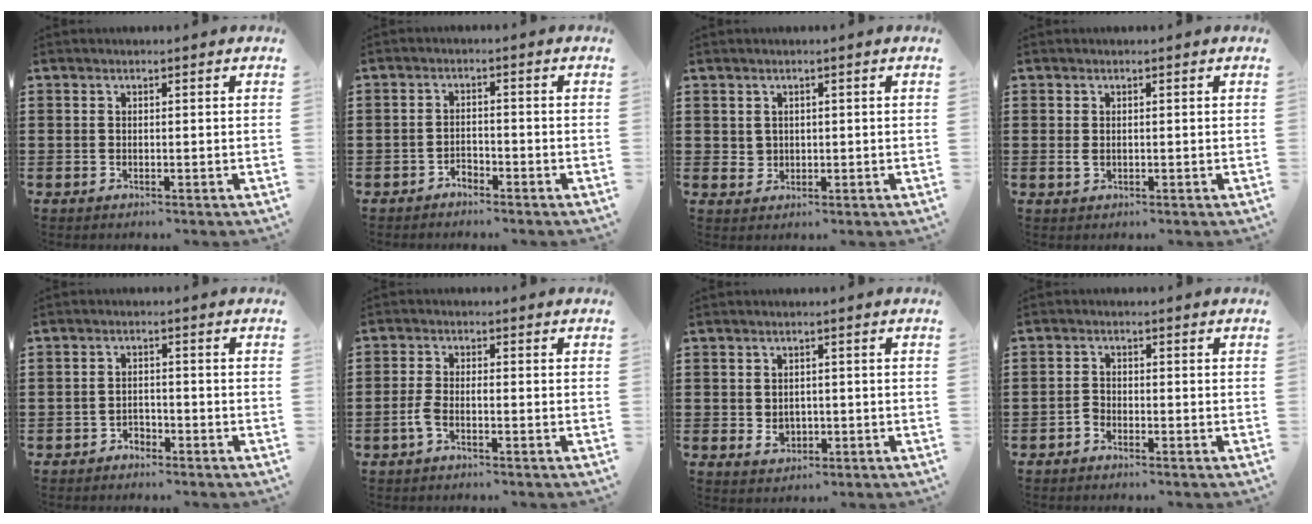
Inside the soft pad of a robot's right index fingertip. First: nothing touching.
{"total": 1.9, "force": [-1.8, 0.6, 0.3], "torque": [-0.014, 0.002, -0.038]}
{"total": 1.6, "force": [0.7, 1.4, 0.3], "torque": [-0.012, 0.008, 0.013]}
{"total": 1.0, "force": [0.1, 0.7, 0.7], "torque": [-0.017, 0.005, 0.001]}
{"total": 1.8, "force": [-1.6, 0.8, 0.2], "torque": [-0.012, 0.000, -0.035]}
{"total": 2.5, "force": [-1.2, 0.7, 2.0], "torque": [-0.050, -0.003, -0.026]}
{"total": 2.4, "force": [-0.2, 1.9, 1.4], "torque": [-0.031, 0.006, -0.005]}
{"total": 1.4, "force": [-1.3, 0.6, 0.3], "torque": [-0.010, 0.001, -0.026]}